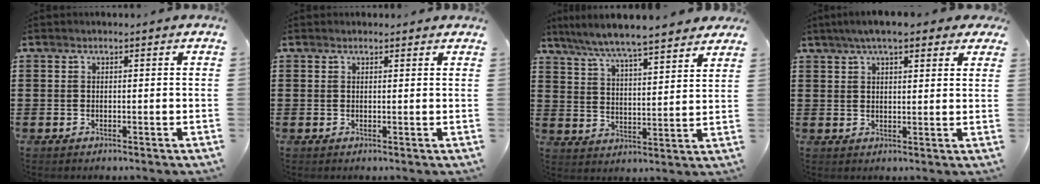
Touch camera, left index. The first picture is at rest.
{"total": 0.7, "force": [0.6, 0.3, 0.2], "torque": [-0.006, 0.001, 0.013]}
{"total": 6.2, "force": [5.8, 0.0, 2.2], "torque": [-0.070, -0.034, 0.099]}
{"total": 5.5, "force": [4.1, 1.3, 3.4], "torque": [-0.078, 0.005, 0.073]}